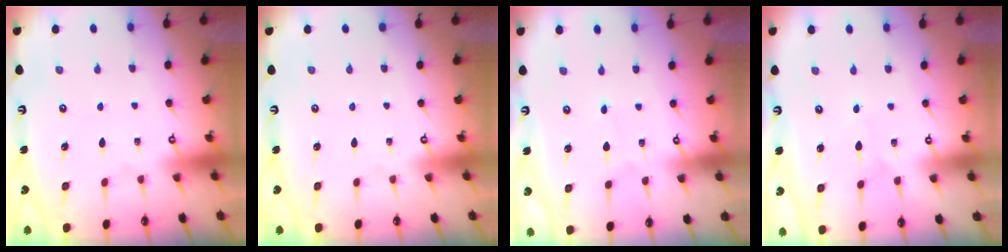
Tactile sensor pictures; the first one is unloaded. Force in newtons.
{"total": 0.0}
{"total": 0.7, "press": 0.7, "slide": 0.0}
{"total": 1.3, "press": 1.3, "slide": 0.1}